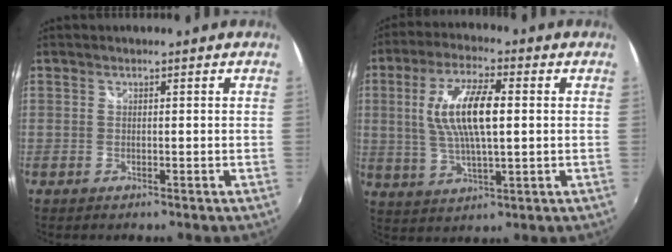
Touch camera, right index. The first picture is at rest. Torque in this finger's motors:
{"motor_torque": [0.89, 0.50, 0.32, 0.21]}